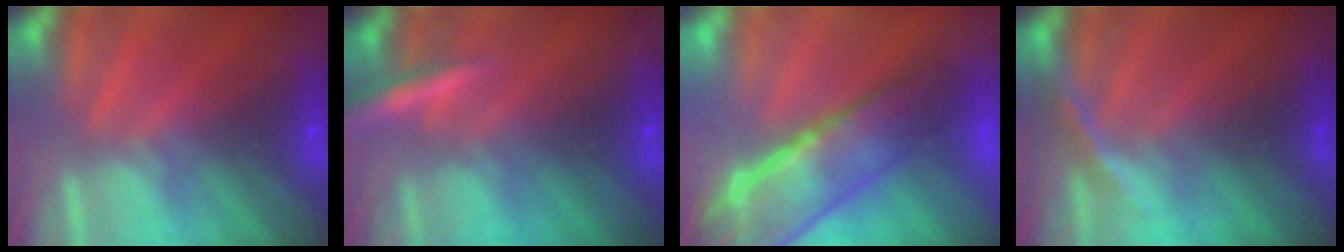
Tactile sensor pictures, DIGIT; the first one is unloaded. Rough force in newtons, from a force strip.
{"total": 2.9}
{"total": 6.9}
{"total": 3.0}